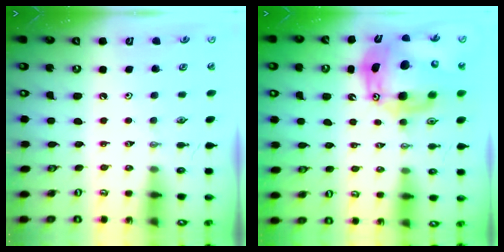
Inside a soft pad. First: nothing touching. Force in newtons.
{"total": 17.6, "press": 17.4, "slide": 2.7}